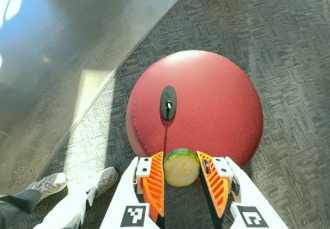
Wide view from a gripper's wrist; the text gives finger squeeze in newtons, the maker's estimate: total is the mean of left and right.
{"total": 9.7, "left": 9.8, "right": 9.6}